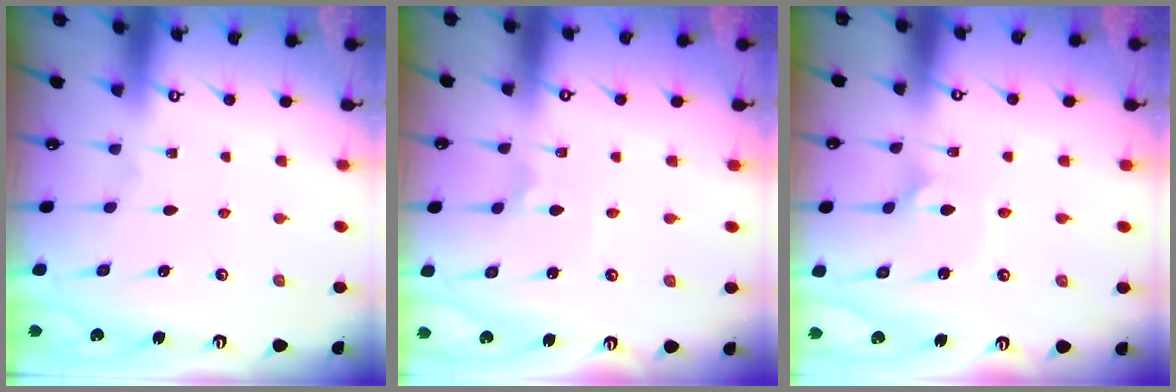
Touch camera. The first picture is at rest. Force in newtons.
{"total": 0.8, "press": 0.8, "slide": 0.2}
{"total": 2.6, "press": 2.6, "slide": 0.3}